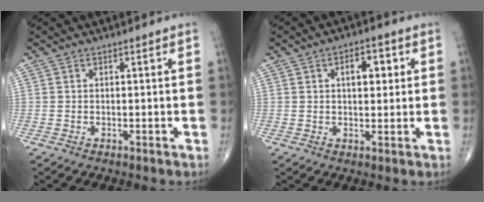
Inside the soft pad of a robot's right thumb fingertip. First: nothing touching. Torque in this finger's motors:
{"motor_torque": [0.16, 0.99, 0.90, 0.15, 0.00]}